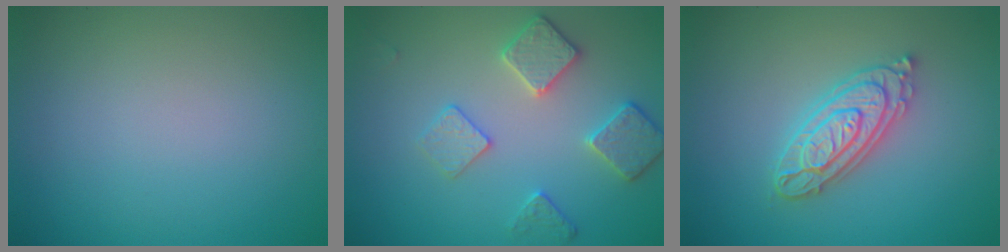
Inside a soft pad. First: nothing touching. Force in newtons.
{"total": 3.3, "press": 3.2, "slide": 0.6}
{"total": 4.1, "press": 4.1, "slide": 0.7}